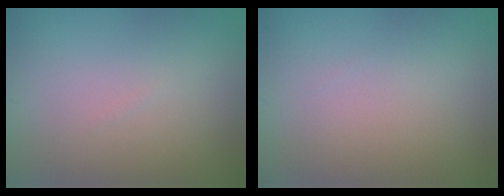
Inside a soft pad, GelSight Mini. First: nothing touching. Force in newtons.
{"total": 0.0}